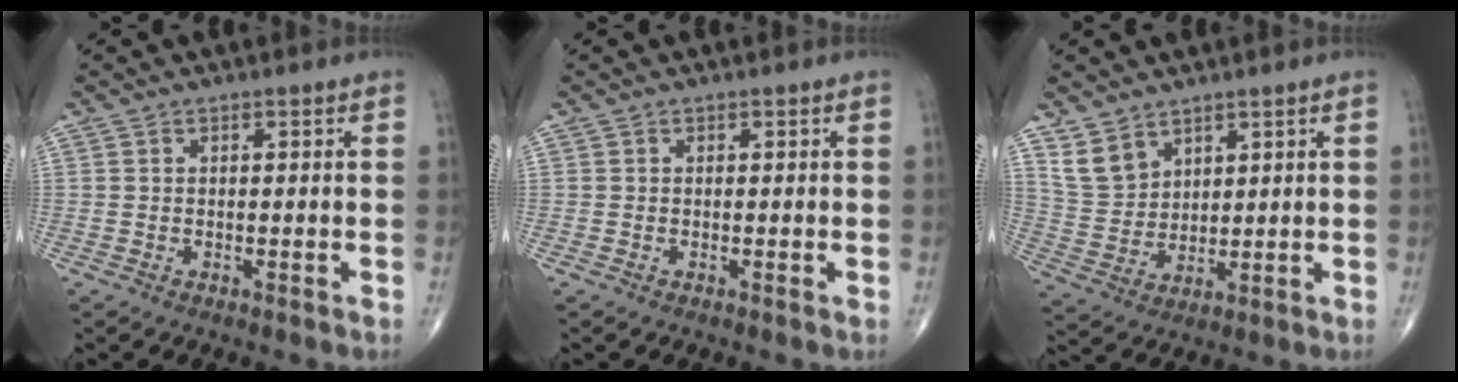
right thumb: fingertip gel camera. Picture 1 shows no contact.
{"total": 0.0}
{"total": 6.6, "force": [4.7, 4.0, 2.3], "torque": [-0.031, -0.025, 0.106]}